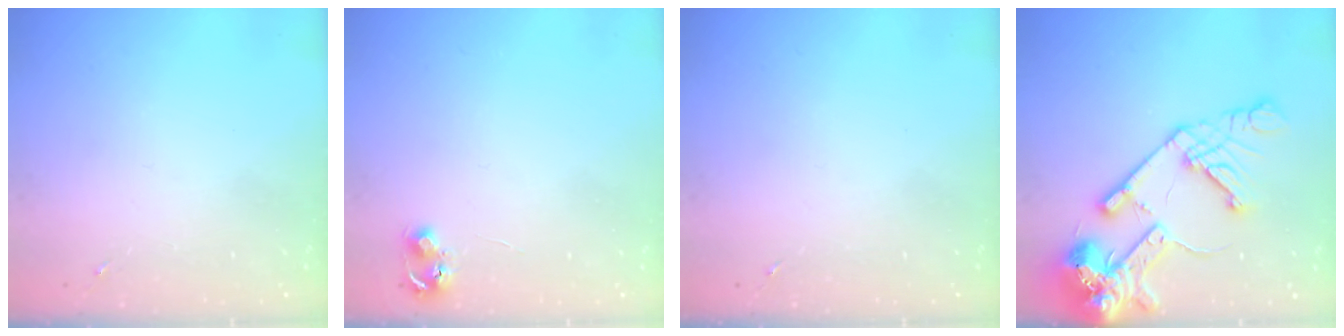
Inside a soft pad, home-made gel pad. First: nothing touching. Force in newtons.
{"total": 5.3, "press": 5.3, "slide": 0.5}
{"total": 0.0}
{"total": 20.4, "press": 20.2, "slide": 2.9}